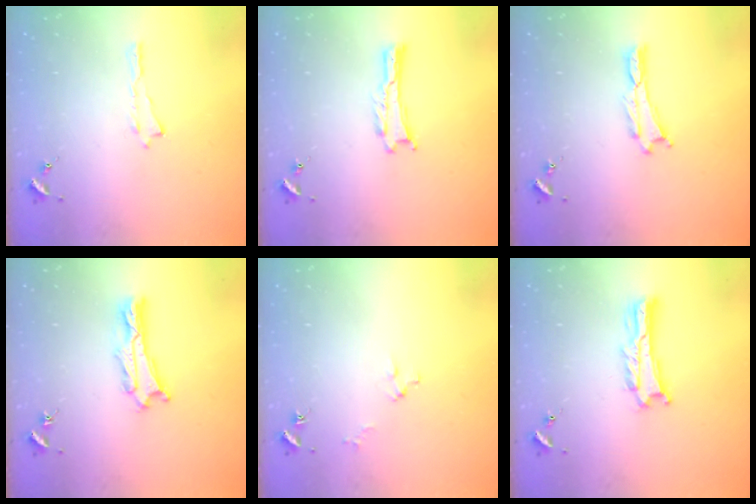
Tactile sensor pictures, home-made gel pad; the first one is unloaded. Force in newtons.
{"total": 0.0}
{"total": 0.0}
{"total": 2.4, "press": 2.4, "slide": 0.3}
{"total": 2.0, "press": 2.0, "slide": 0.1}
{"total": 2.0, "press": 2.0, "slide": 0.3}